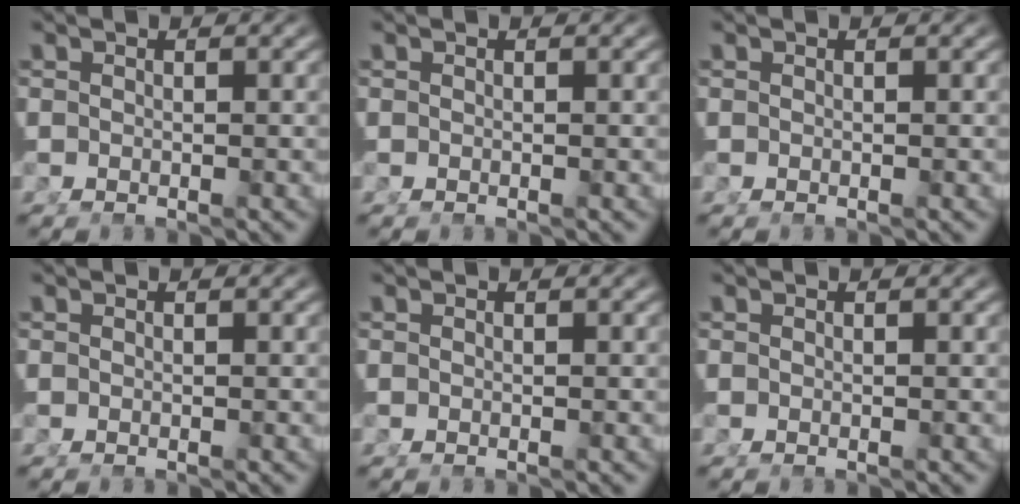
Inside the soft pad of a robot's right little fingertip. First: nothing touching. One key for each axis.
{"total": 0.0}
{"total": 0.0}
{"total": 0.0}
{"total": 0.0}
{"total": 0.0}